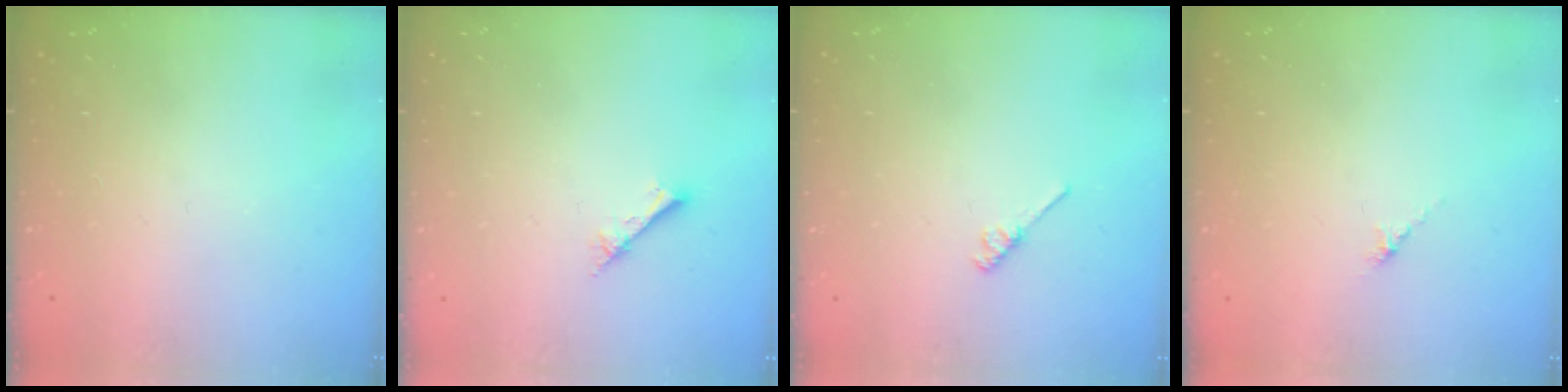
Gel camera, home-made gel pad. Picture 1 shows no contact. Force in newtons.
{"total": 2.4, "press": 2.4, "slide": 0.3}
{"total": 2.7, "press": 2.7, "slide": 0.4}
{"total": 2.7, "press": 2.7, "slide": 0.7}